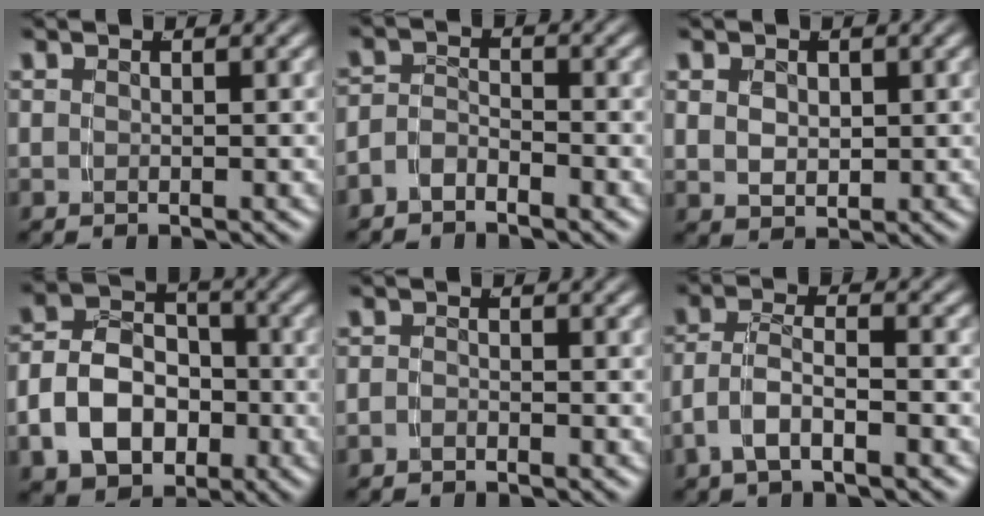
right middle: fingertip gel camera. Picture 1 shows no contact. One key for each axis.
{"total": 2.8, "fx": -2.3, "fy": 1.5, "fz": 0.7, "tx": -0.012, "ty": -0.009, "tz": -0.043}
{"total": 2.3, "fx": 0.6, "fy": 1.7, "fz": 1.5, "tx": -0.027, "ty": -0.011, "tz": 0.021}
{"total": 10.2, "fx": -2.5, "fy": 8.4, "fz": 5.2, "tx": -0.096, "ty": -0.022, "tz": -0.046}
{"total": 1.0, "fx": -1.0, "fy": 0.2, "fz": 0.1, "tx": 0.000, "ty": -0.004, "tz": -0.021}
{"total": 3.7, "fx": -1.6, "fy": 2.0, "fz": 2.7, "tx": -0.054, "ty": -0.011, "tz": -0.028}